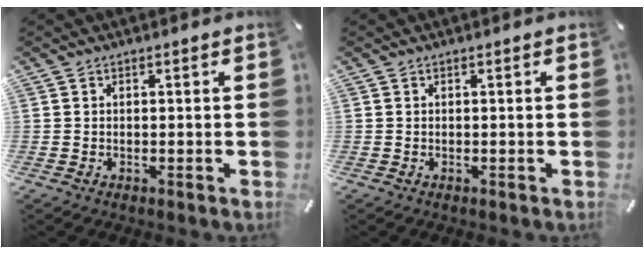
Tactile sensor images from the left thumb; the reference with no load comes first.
{"total": 0.0}